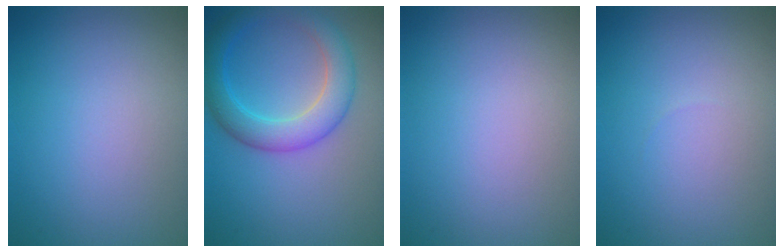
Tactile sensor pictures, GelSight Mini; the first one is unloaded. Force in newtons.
{"total": 5.1, "press": 5.1, "slide": 0.3}
{"total": 0.0}
{"total": 0.0}